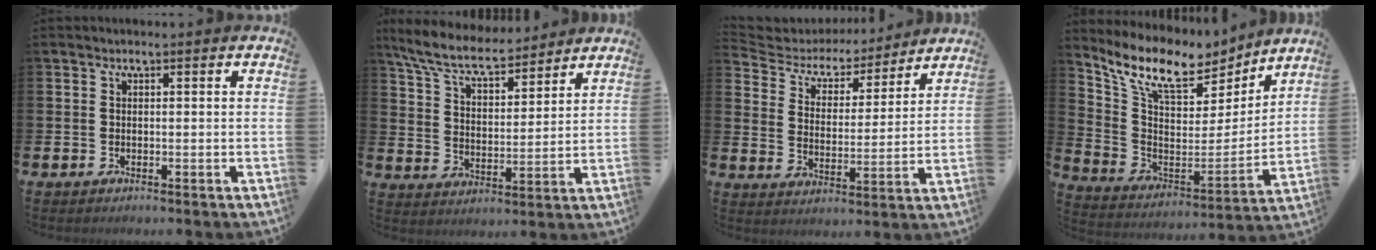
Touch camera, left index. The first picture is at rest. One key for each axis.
{"total": 8.0, "fx": 7.2, "fy": 1.9, "fz": 2.8, "tx": -0.085, "ty": -0.041, "tz": 0.128}
{"total": 5.2, "fx": 4.6, "fy": 2.3, "fz": 0.5, "tx": -0.042, "ty": -0.037, "tz": 0.074}
{"total": 10.7, "fx": 9.0, "fy": 4.0, "fz": 4.2, "tx": -0.122, "ty": -0.059, "tz": 0.157}